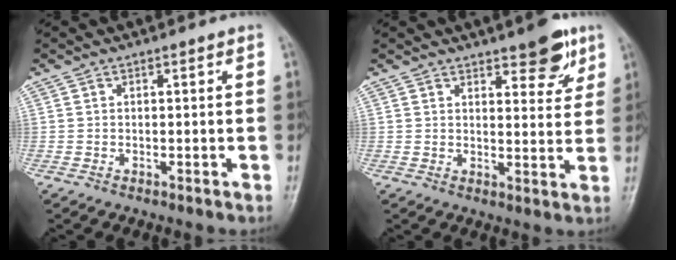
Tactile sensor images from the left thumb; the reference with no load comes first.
{"total": 7.5, "force": [4.8, 2.9, 5.0], "torque": [-0.040, -0.027, 0.061]}